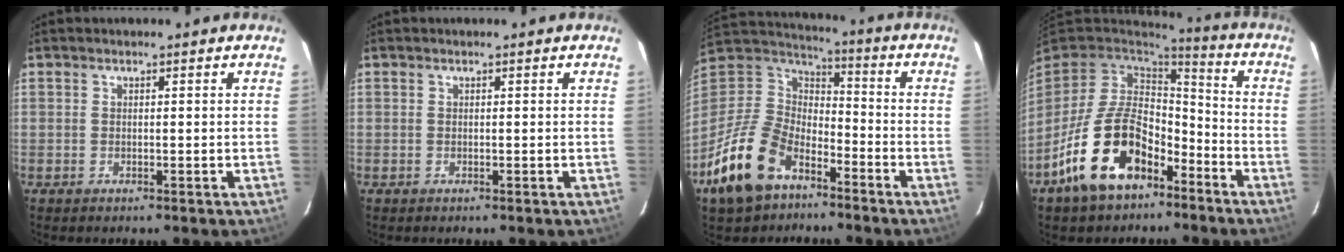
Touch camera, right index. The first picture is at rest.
{"total": 0.0}
{"total": 18.6, "force": [-10.7, 11.0, 10.6], "torque": [-0.245, -0.004, -0.191]}
{"total": 18.3, "force": [-9.8, 10.5, 11.4], "torque": [-0.230, 0.009, -0.156]}